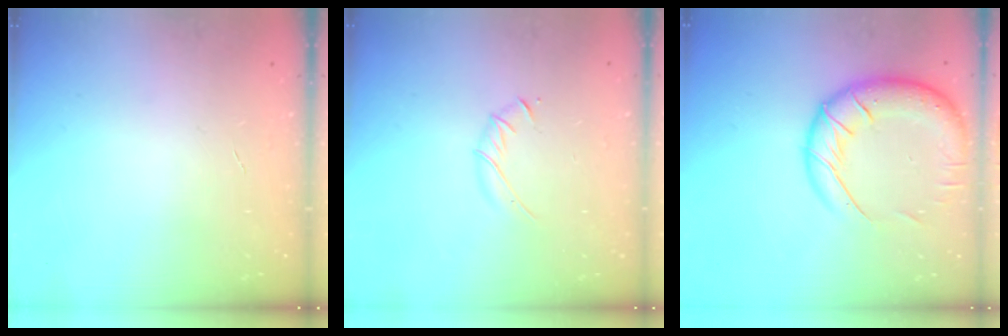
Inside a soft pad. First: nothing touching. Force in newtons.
{"total": 3.3, "press": 3.2, "slide": 0.8}
{"total": 18.2, "press": 17.7, "slide": 4.3}